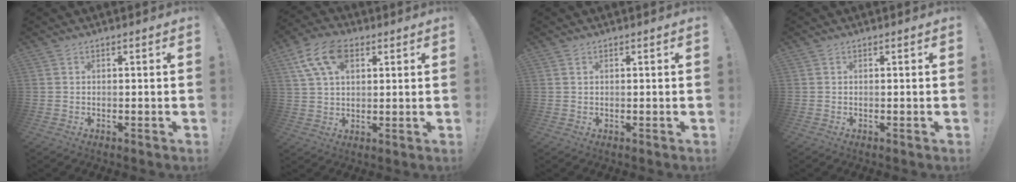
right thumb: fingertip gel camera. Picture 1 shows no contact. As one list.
[{"total": 12.6, "force": [5.5, 7.7, 8.3], "torque": [-0.156, -0.008, 0.102]}, {"total": 0.5, "force": [0.5, 0.1, 0.2], "torque": [-0.003, 0.000, 0.010]}, {"total": 0.0}]